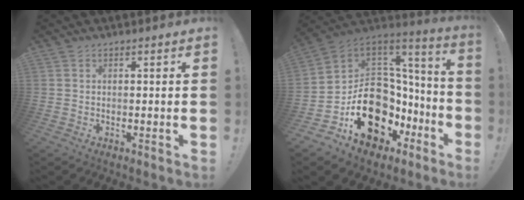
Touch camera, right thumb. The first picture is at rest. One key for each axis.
{"total": 20.7, "fx": -6.1, "fy": 15.7, "fz": 12.1, "tx": -0.193, "ty": 0.014, "tz": -0.056}